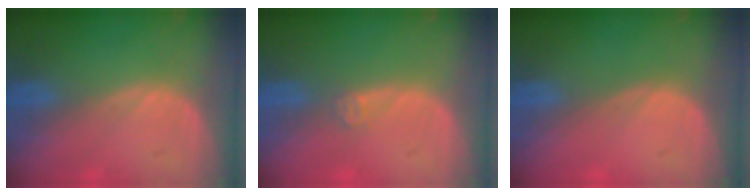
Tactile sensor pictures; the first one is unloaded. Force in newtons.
{"total": 1.5, "press": 1.2, "slide": 0.9}
{"total": 0.0}